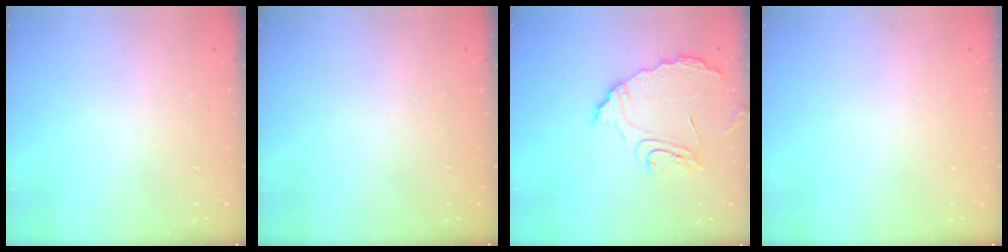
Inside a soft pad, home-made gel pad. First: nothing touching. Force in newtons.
{"total": 0.0}
{"total": 11.6, "press": 11.5, "slide": 0.8}
{"total": 0.0}